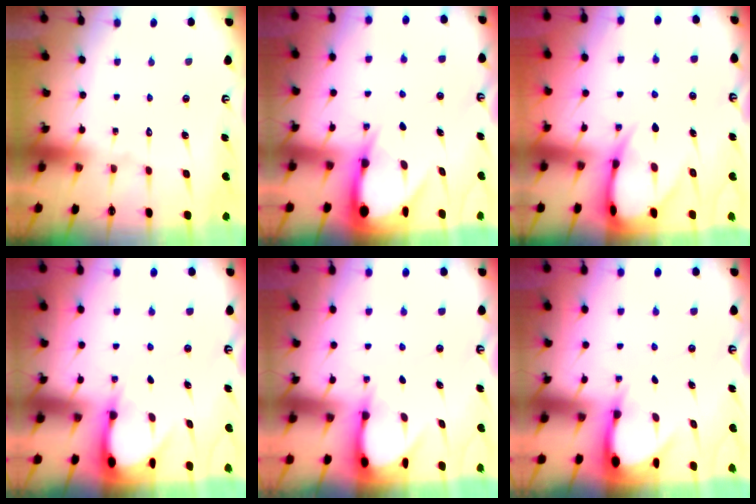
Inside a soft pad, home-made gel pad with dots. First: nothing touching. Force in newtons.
{"total": 5.8, "press": 5.8, "slide": 0.7}
{"total": 9.7, "press": 9.7, "slide": 1.0}
{"total": 2.9, "press": 2.9, "slide": 0.3}
{"total": 3.3, "press": 3.3, "slide": 0.3}
{"total": 3.7, "press": 3.7, "slide": 0.2}